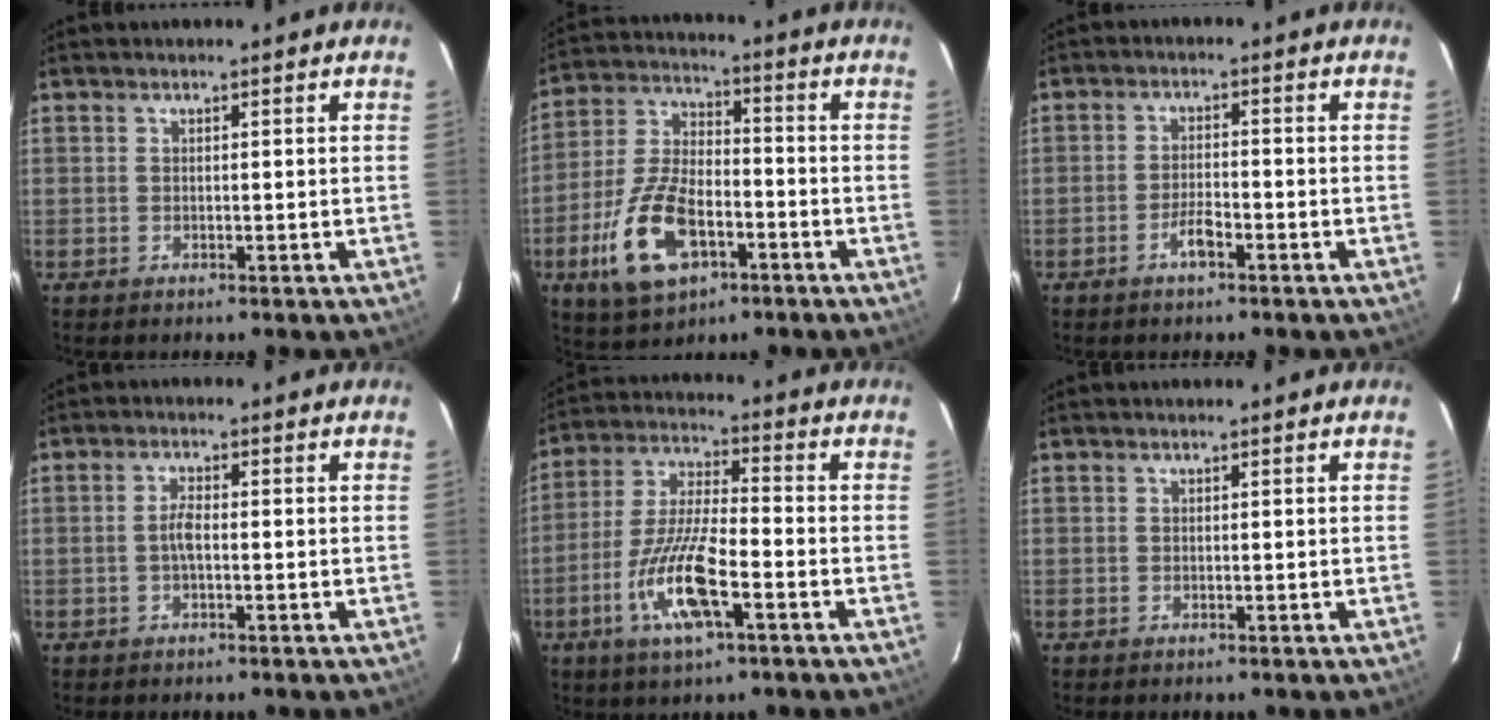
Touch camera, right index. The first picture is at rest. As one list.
[{"total": 15.4, "force": [-6.6, 7.8, 11.6], "torque": [-0.252, -0.002, -0.116]}, {"total": 3.4, "force": [-2.3, 0.9, 2.4], "torque": [-0.055, 0.002, -0.042]}, {"total": 2.4, "force": [-0.5, 0.7, 2.2], "torque": [-0.046, 0.004, -0.010]}, {"total": 13.2, "force": [-5.7, 3.3, 11.5], "torque": [-0.244, -0.009, -0.111]}, {"total": 0.0}]